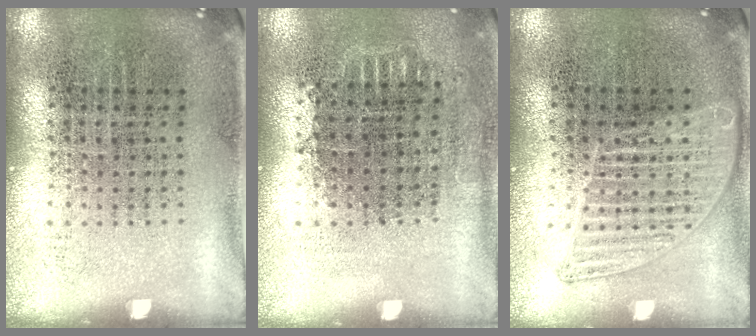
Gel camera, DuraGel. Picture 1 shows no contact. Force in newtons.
{"total": 0.7, "press": 0.7, "slide": 0.4}
{"total": 2.1, "press": 2.1, "slide": 0.3}